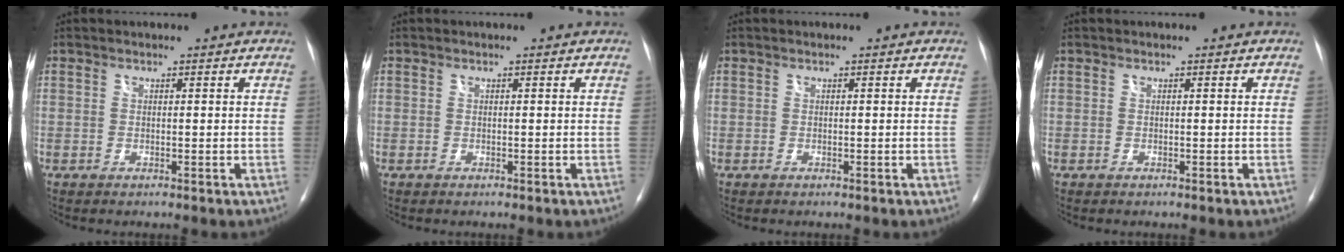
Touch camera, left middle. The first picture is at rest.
{"total": 0.0}
{"total": 0.0}
{"total": 0.0}